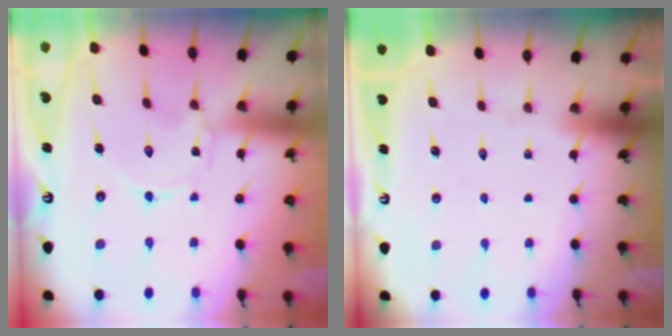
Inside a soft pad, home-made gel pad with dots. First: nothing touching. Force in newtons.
{"total": 0.0}